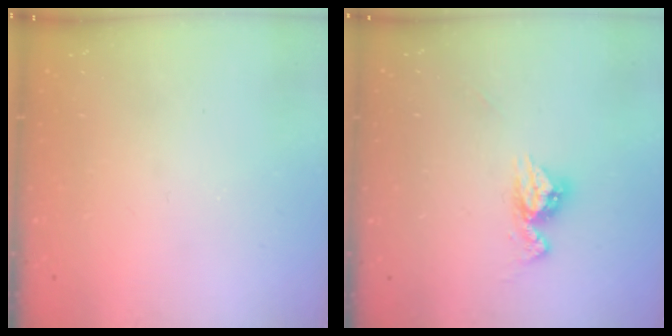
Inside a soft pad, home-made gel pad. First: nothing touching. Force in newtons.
{"total": 8.7, "press": 8.6, "slide": 0.7}